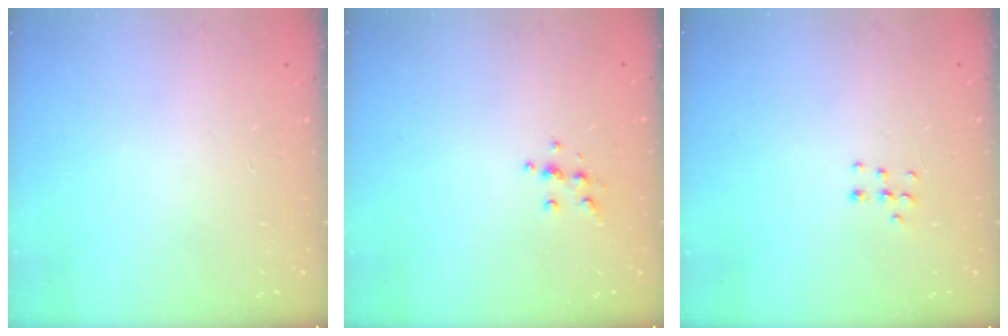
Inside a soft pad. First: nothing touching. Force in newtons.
{"total": 5.6, "press": 5.6, "slide": 0.6}
{"total": 4.4, "press": 4.3, "slide": 0.9}